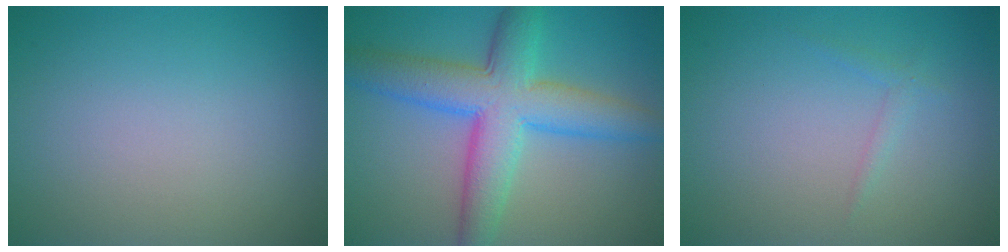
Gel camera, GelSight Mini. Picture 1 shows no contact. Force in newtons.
{"total": 8.1, "press": 8.1, "slide": 0.3}
{"total": 0.9, "press": 0.9, "slide": 0.1}